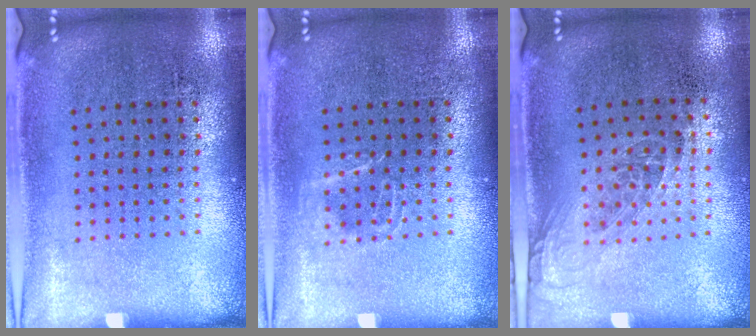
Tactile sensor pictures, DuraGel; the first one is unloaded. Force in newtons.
{"total": 1.1, "press": 1.0, "slide": 0.3}
{"total": 1.0, "press": 0.9, "slide": 0.6}